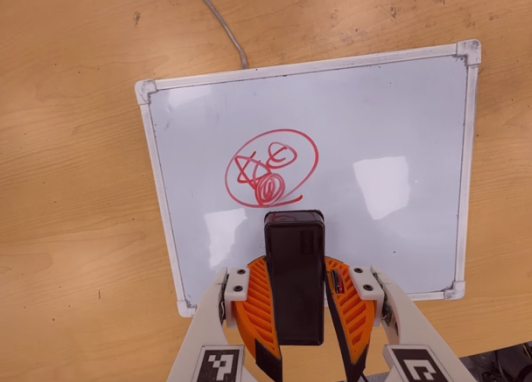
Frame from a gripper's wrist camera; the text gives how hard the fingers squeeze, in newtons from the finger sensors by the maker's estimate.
{"total": 10.6, "left": 8.6, "right": 12.6}